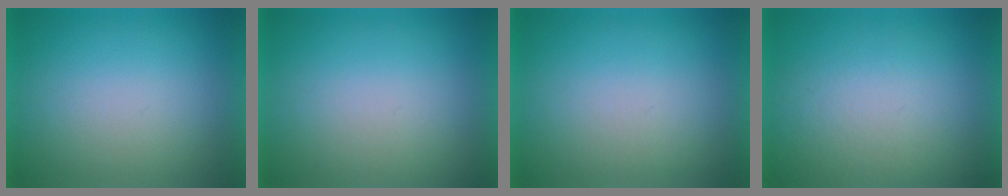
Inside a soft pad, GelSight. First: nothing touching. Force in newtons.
{"total": 1.1}
{"total": 1.1}
{"total": 5.0}